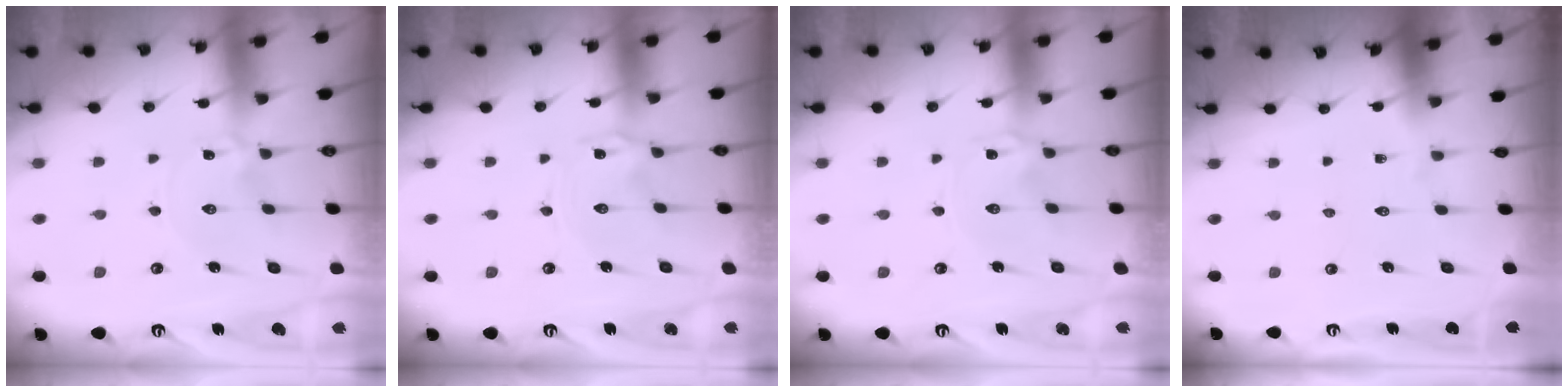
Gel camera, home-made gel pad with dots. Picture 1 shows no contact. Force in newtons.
{"total": 0.0}
{"total": 0.0}
{"total": 0.0}